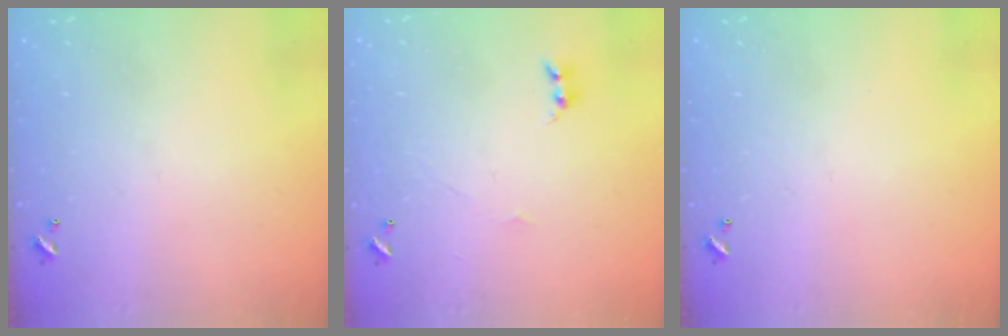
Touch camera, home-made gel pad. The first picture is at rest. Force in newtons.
{"total": 2.1, "press": 2.0, "slide": 0.5}
{"total": 0.0}